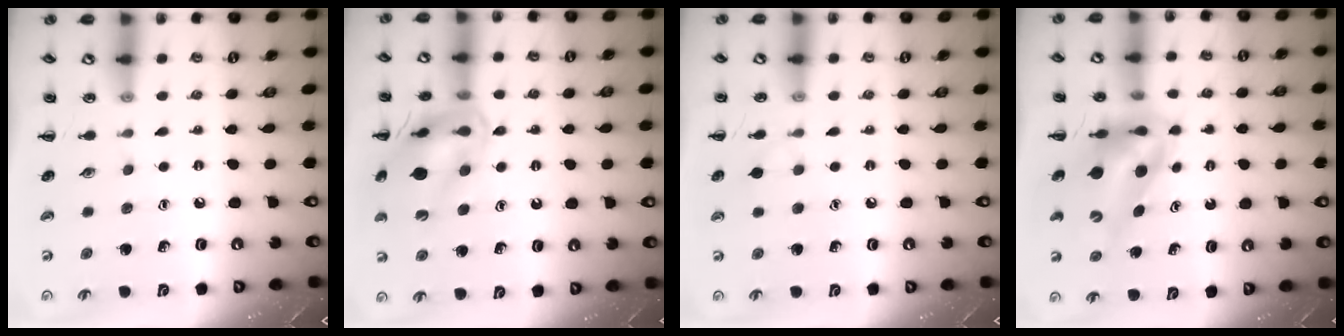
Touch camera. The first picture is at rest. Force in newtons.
{"total": 16.5, "press": 16.4, "slide": 2.1}
{"total": 4.1, "press": 3.8, "slide": 1.5}
{"total": 9.8, "press": 9.3, "slide": 3.0}